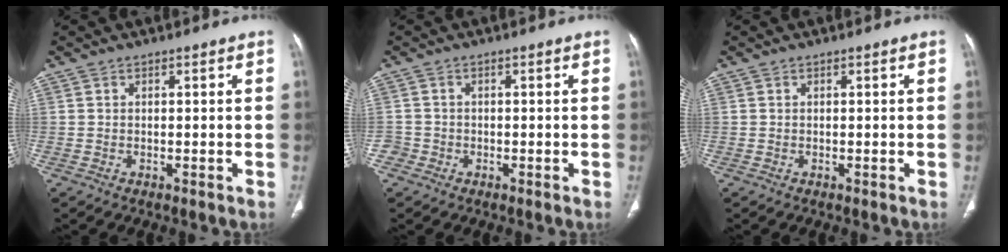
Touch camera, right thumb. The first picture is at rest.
{"total": 2.0, "force": [-1.0, 1.8, -0.1], "torque": [0.012, 0.010, -0.025]}
{"total": 0.0}